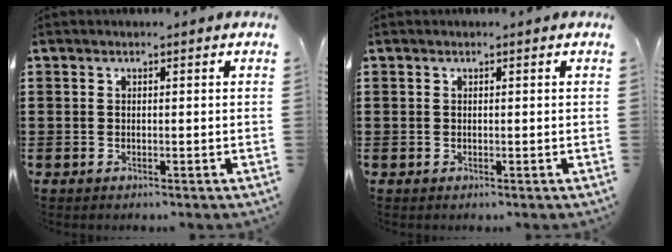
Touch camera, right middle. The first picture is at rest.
{"total": 0.0}